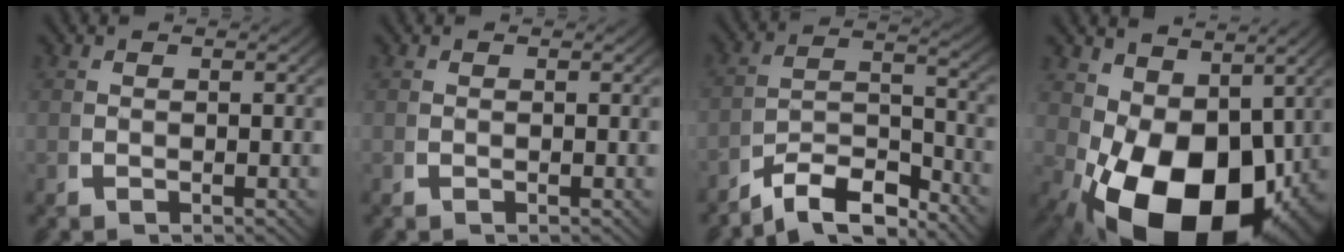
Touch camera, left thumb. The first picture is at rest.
{"total": 0.0}
{"total": 7.6, "force": [-4.3, 4.2, 4.6], "torque": [-0.087, -0.030, -0.066]}
{"total": 16.4, "force": [-3.4, 10.5, 12.1], "torque": [-0.219, -0.081, -0.016]}